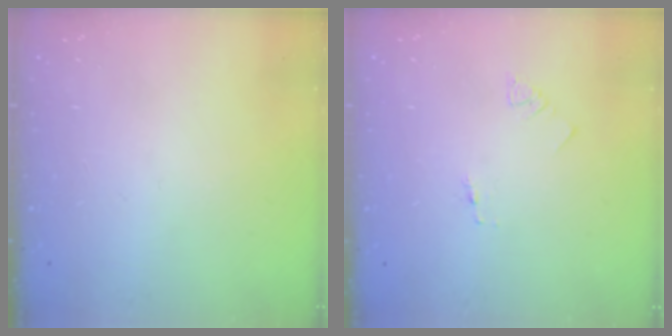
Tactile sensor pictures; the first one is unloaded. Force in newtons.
{"total": 1.4, "press": 1.3, "slide": 0.1}